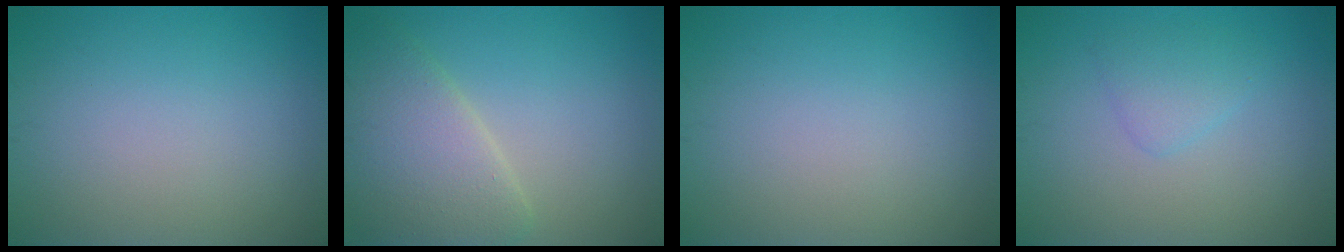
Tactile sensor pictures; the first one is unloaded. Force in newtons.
{"total": 5.7, "press": 5.7, "slide": 0.2}
{"total": 0.0}
{"total": 1.8, "press": 1.8, "slide": 0.1}